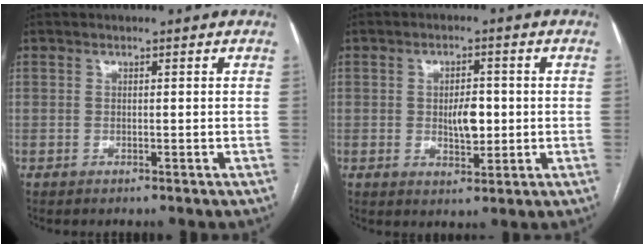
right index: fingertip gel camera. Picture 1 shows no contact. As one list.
[{"total": 4.6, "force": [-0.1, 2.1, 4.2], "torque": [-0.066, 0.000, 0.004]}]